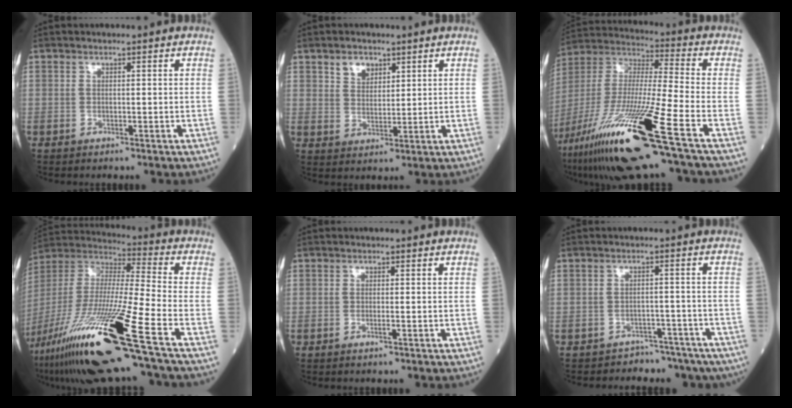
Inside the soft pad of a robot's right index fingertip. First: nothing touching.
{"total": 3.9, "force": [2.4, 2.6, 1.7], "torque": [-0.029, 0.003, 0.047]}
{"total": 25.2, "force": [-14.0, 0.6, 20.9], "torque": [-0.428, -0.056, -0.260]}
{"total": 29.2, "force": [-17.1, 1.0, 23.7], "torque": [-0.502, -0.064, -0.323]}
{"total": 1.0, "force": [-0.4, -0.1, 1.0], "torque": [-0.020, -0.002, -0.007]}
{"total": 7.3, "force": [-6.0, 4.1, -0.2], "torque": [0.021, 0.036, -0.067]}